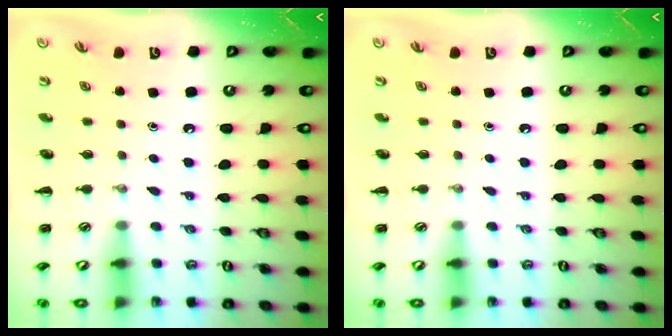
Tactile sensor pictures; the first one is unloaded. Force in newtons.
{"total": 0.0}